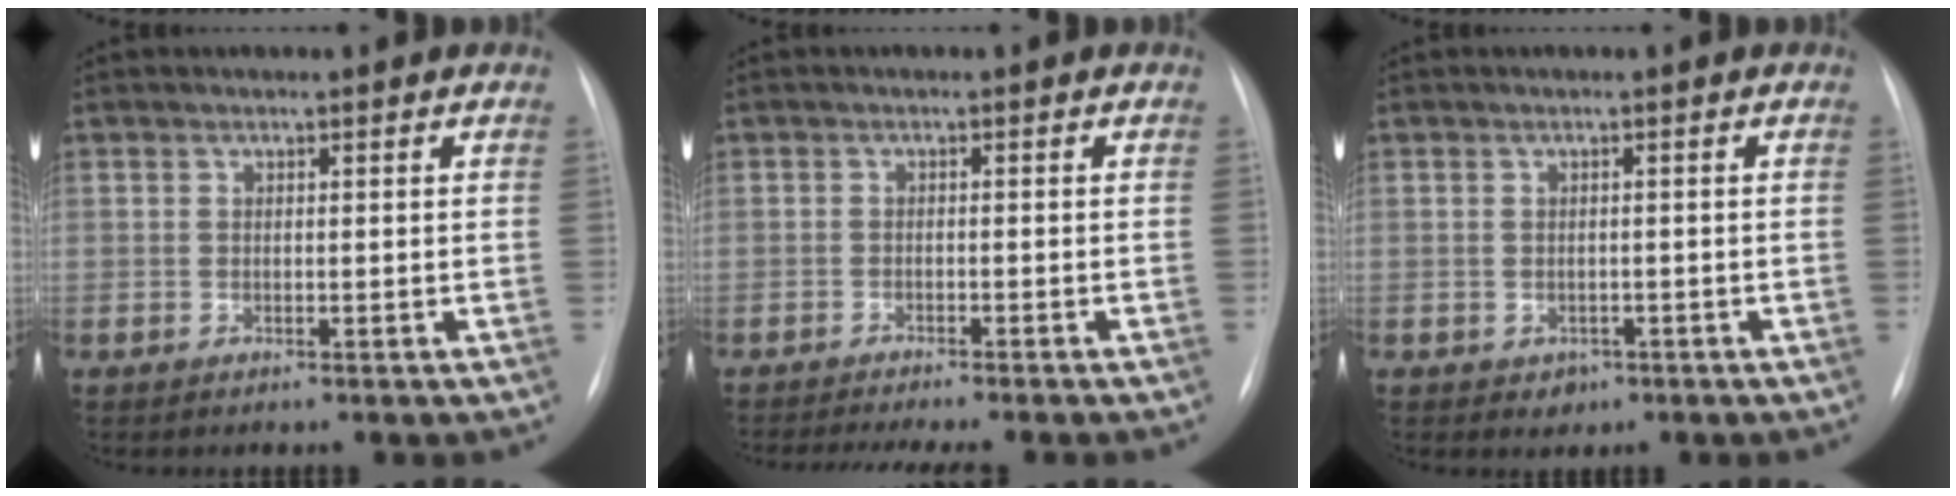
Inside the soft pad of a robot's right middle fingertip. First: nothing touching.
{"total": 9.9, "force": [-8.7, 0.5, 4.7], "torque": [-0.053, -0.013, -0.120]}
{"total": 1.8, "force": [-0.8, 1.5, 0.6], "torque": [-0.005, 0.004, -0.004]}